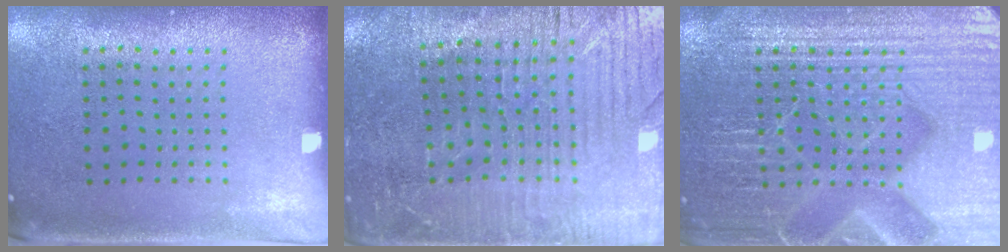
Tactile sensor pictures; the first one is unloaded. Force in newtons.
{"total": 3.3, "press": 3.3, "slide": 0.6}
{"total": 7.6, "press": 7.5, "slide": 1.1}